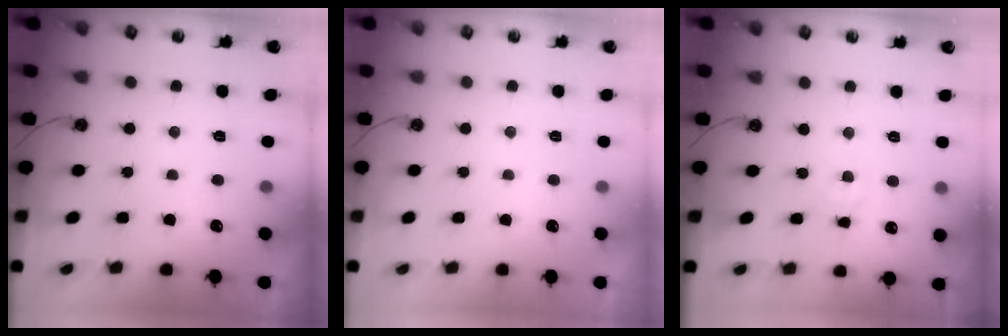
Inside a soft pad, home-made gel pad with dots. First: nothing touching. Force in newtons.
{"total": 0.0}
{"total": 3.0, "press": 3.0, "slide": 0.2}